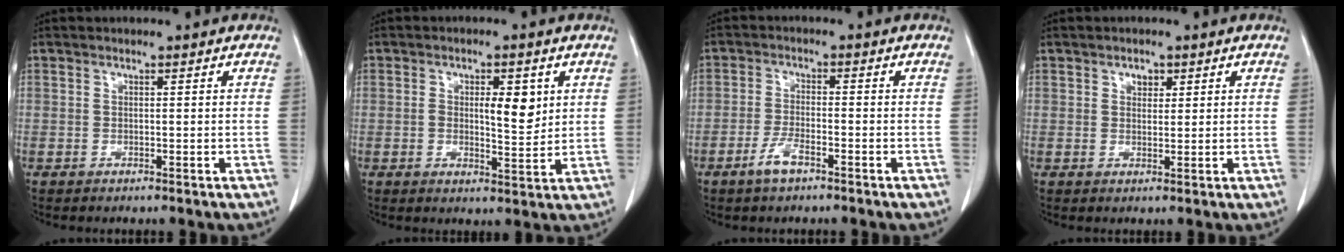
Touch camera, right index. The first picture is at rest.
{"total": 5.7, "force": [1.3, 1.9, 5.2], "torque": [-0.079, -0.004, 0.020]}
{"total": 3.7, "force": [-2.3, 0.9, 2.7], "torque": [-0.058, 0.001, -0.043]}
{"total": 1.8, "force": [1.0, 1.2, 0.9], "torque": [-0.013, 0.000, 0.015]}